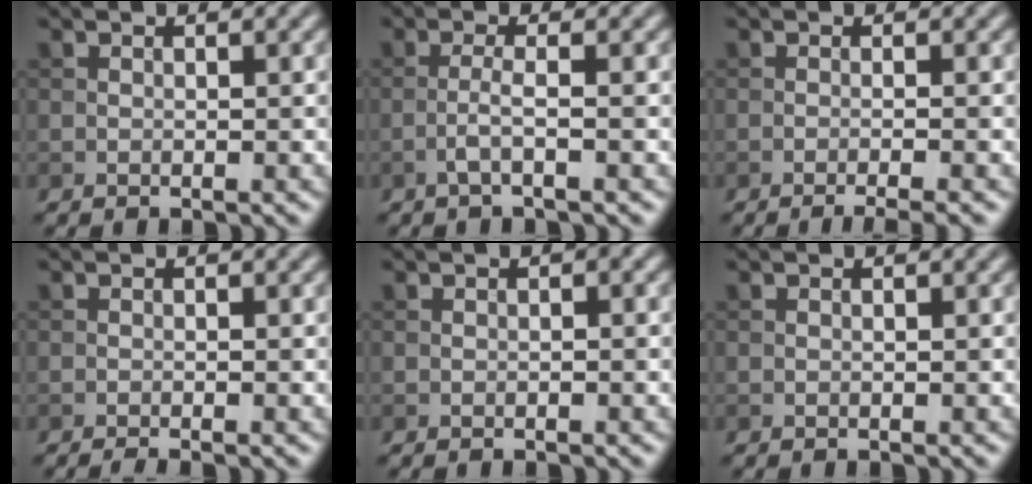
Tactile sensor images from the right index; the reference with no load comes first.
{"total": 1.8, "force": [-0.8, 0.1, 1.6], "torque": [-0.032, 0.008, -0.022]}
{"total": 2.6, "force": [-1.3, 0.5, 2.2], "torque": [-0.024, -0.001, -0.029]}
{"total": 1.3, "force": [-0.8, 0.3, 1.0], "torque": [-0.010, -0.002, -0.014]}
{"total": 0.6, "force": [-0.1, 0.2, 0.6], "torque": [-0.007, 0.001, 0.000]}
{"total": 0.0}